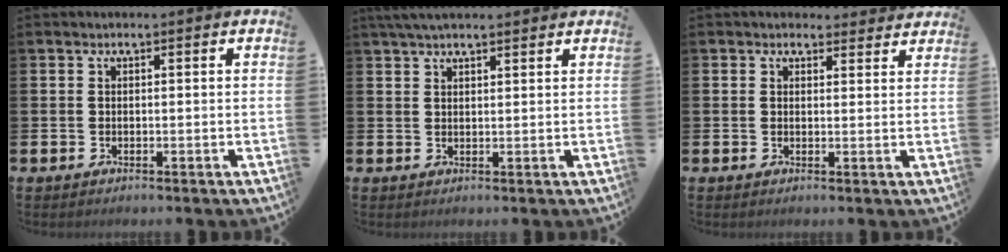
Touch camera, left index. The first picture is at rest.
{"total": 3.2, "force": [2.8, 0.7, 1.4], "torque": [-0.029, -0.003, 0.052]}
{"total": 2.3, "force": [2.2, 0.8, -0.1], "torque": [0.009, -0.008, 0.037]}